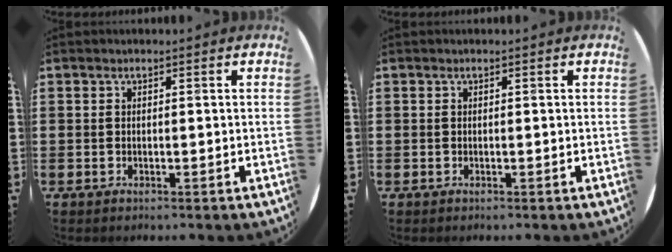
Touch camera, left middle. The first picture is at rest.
{"total": 0.0}